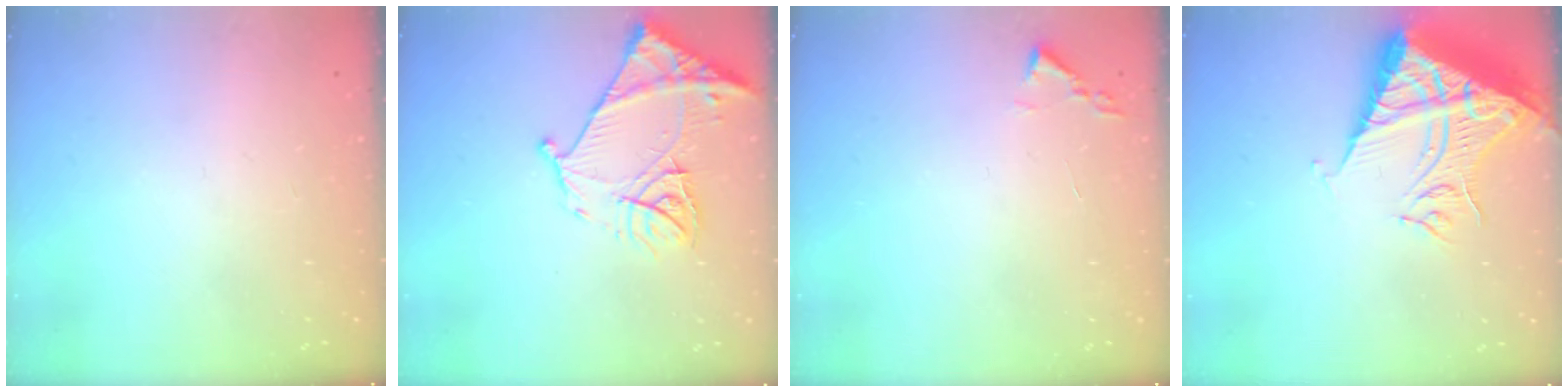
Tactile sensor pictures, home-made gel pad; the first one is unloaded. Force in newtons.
{"total": 15.0, "press": 14.9, "slide": 1.6}
{"total": 1.9, "press": 1.8, "slide": 0.3}
{"total": 12.5, "press": 12.5, "slide": 1.2}